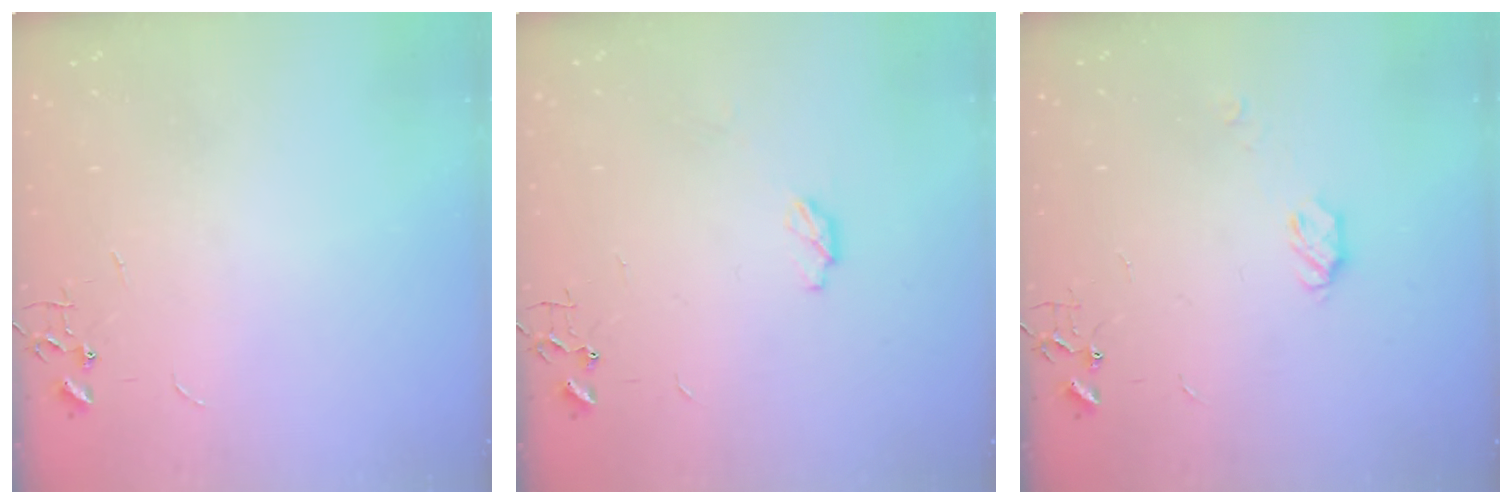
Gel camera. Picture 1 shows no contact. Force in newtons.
{"total": 4.2, "press": 4.2, "slide": 0.4}
{"total": 5.0, "press": 4.9, "slide": 0.4}